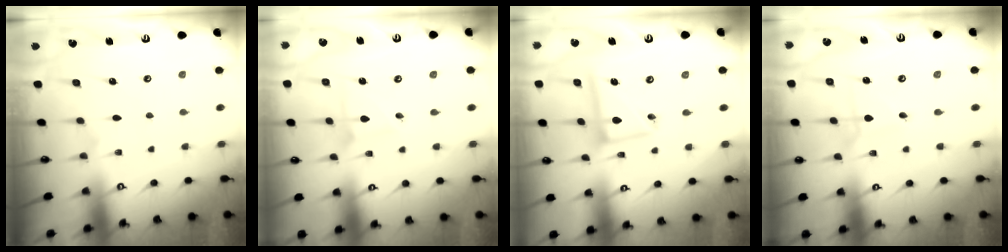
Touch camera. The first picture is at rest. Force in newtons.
{"total": 2.6, "press": 2.6, "slide": 0.3}
{"total": 10.1, "press": 10.1, "slide": 1.0}
{"total": 1.8, "press": 1.7, "slide": 0.2}